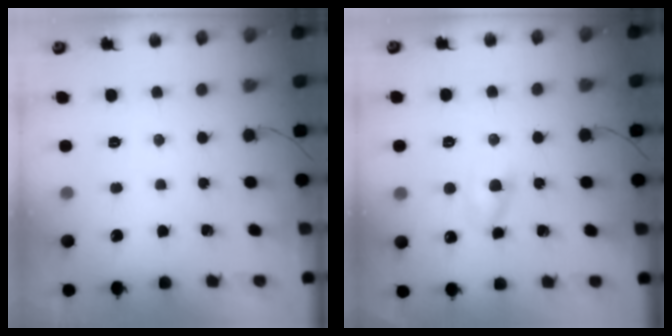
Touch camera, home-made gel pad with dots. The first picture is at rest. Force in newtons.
{"total": 3.3, "press": 3.0, "slide": 1.3}